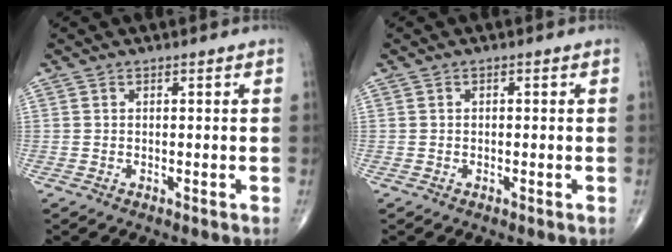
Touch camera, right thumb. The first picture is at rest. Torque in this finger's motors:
{"motor_torque": [-0.06, -0.07, -0.09, -0.09, 0.01]}